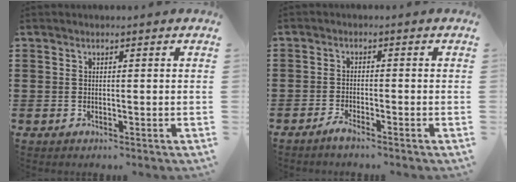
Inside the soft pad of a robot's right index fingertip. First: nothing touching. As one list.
[{"total": 1.8, "force": [-1.7, 0.0, 0.7], "torque": [-0.020, -0.002, -0.034]}]